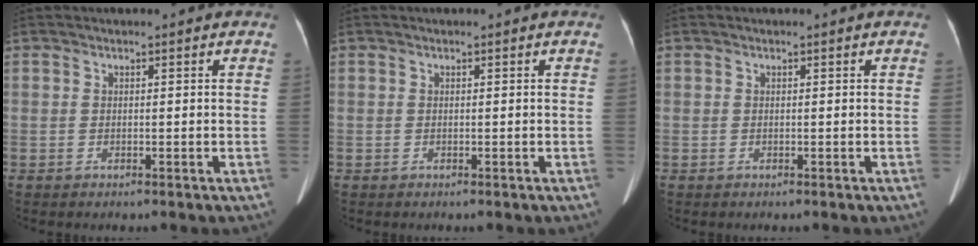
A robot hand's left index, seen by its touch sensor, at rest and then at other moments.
{"total": 0.0}
{"total": 0.0}